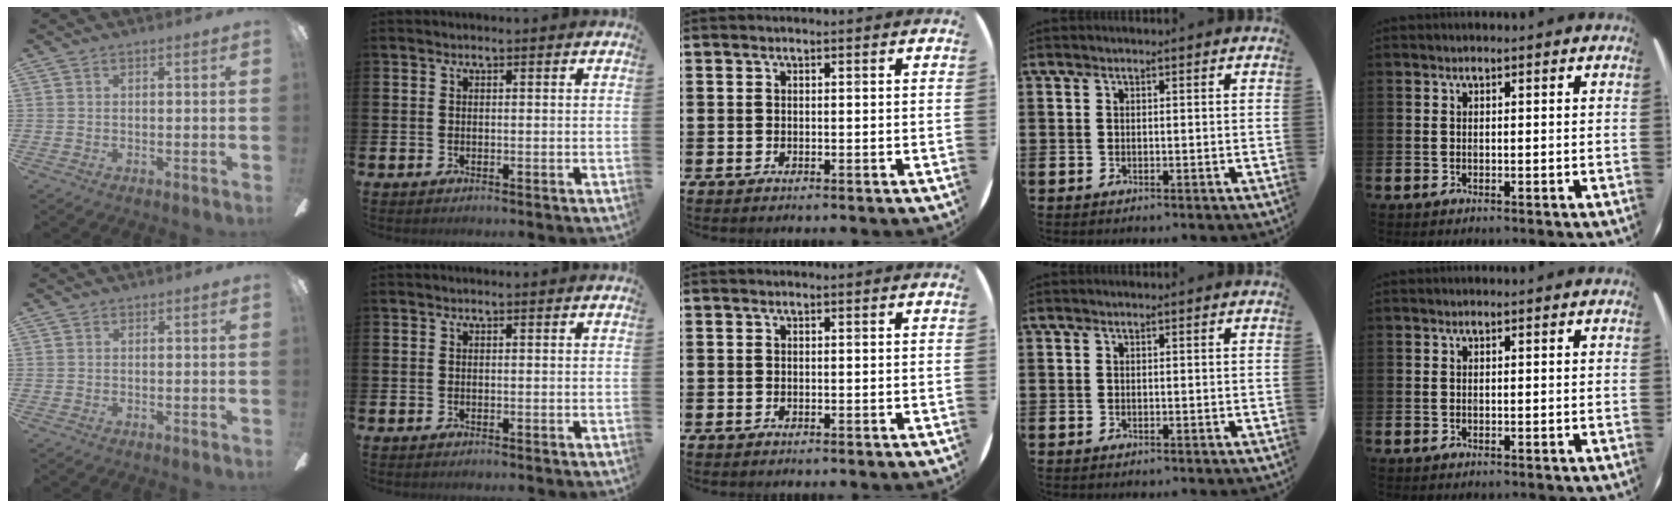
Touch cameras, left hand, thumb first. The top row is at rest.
{}